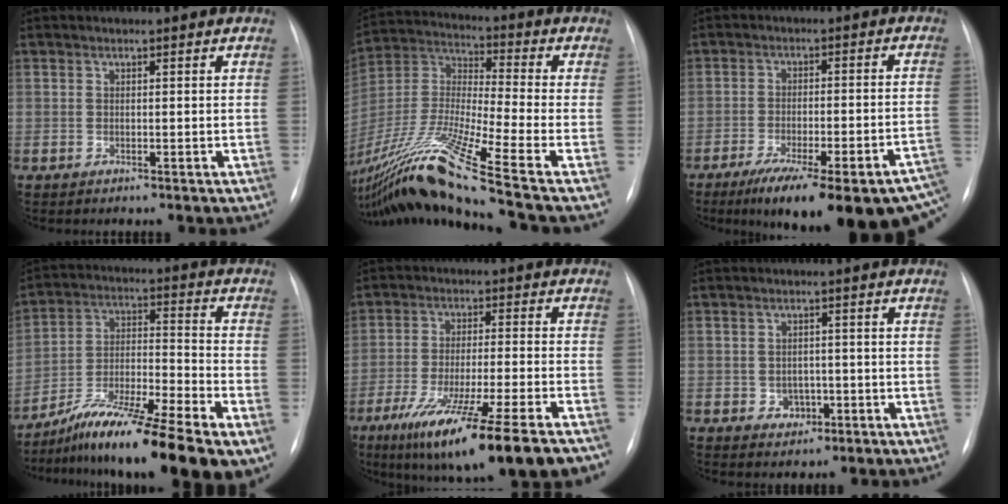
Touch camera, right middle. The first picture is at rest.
{"total": 22.5, "force": [-15.6, -0.8, 16.2], "torque": [-0.350, -0.037, -0.296]}
{"total": 23.5, "force": [-15.6, 4.2, 17.0], "torque": [-0.183, -0.007, -0.212]}
{"total": 18.1, "force": [-12.1, 2.0, 13.3], "torque": [-0.209, -0.012, -0.207]}
{"total": 19.5, "force": [-12.9, 1.0, 14.6], "torque": [-0.199, -0.049, -0.205]}
{"total": 2.9, "force": [-1.0, 2.5, 1.3], "torque": [-0.011, 0.007, -0.006]}